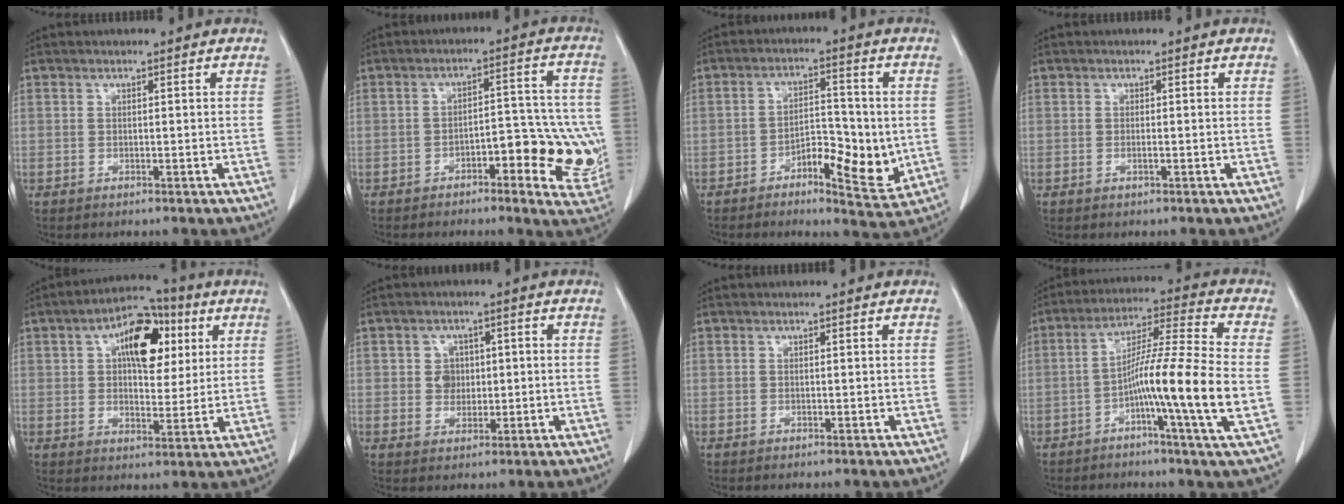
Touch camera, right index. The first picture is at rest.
{"total": 11.8, "force": [-3.8, 4.3, 10.3], "torque": [-0.104, 0.026, -0.046]}
{"total": 8.8, "force": [-2.3, 3.5, 7.8], "torque": [-0.116, 0.004, -0.033]}
{"total": 0.6, "force": [-0.2, 0.0, 0.5], "torque": [-0.011, 0.000, -0.004]}
{"total": 12.1, "force": [4.2, 6.1, 9.5], "torque": [-0.147, 0.033, 0.064]}
{"total": 3.4, "force": [0.1, 3.1, 1.3], "torque": [-0.013, 0.009, 0.002]}
{"total": 0.0}
{"total": 13.6, "force": [-3.1, -1.3, 13.2], "torque": [-0.227, 0.001, -0.064]}